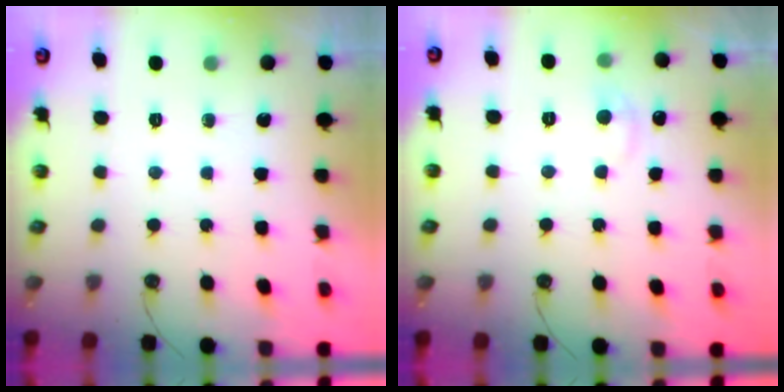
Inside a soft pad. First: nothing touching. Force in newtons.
{"total": 1.7, "press": 1.5, "slide": 0.7}